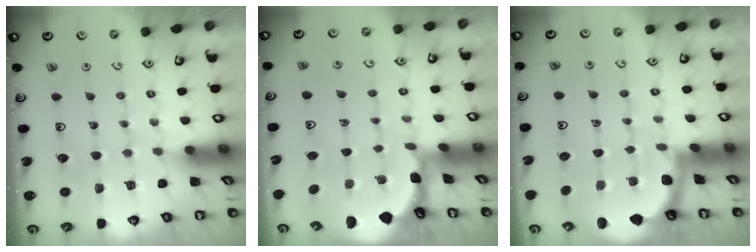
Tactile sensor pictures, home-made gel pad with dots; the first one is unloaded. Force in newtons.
{"total": 1.0, "press": 0.9, "slide": 0.2}
{"total": 1.8, "press": 1.7, "slide": 0.0}